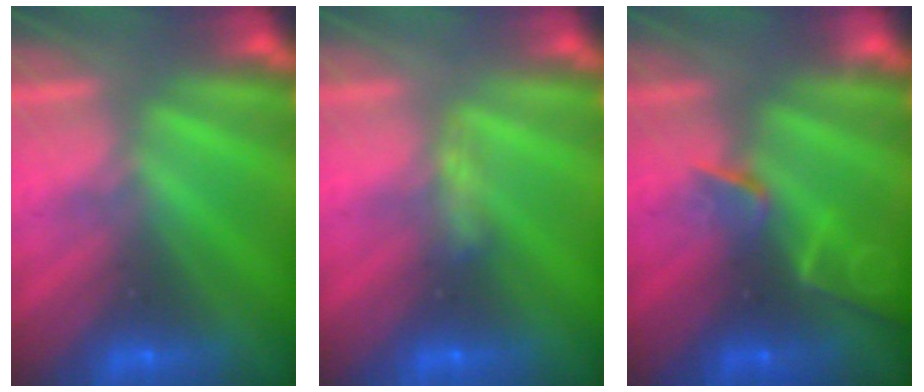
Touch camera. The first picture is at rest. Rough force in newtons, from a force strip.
{"total": 2.9}
{"total": 2.1}